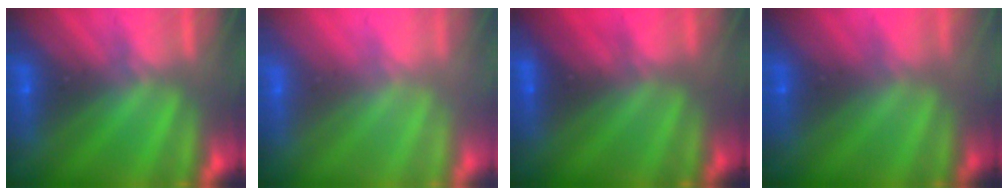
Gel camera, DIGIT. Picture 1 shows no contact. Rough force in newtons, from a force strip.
{"total": 2.6}
{"total": 2.0}
{"total": 6.0}